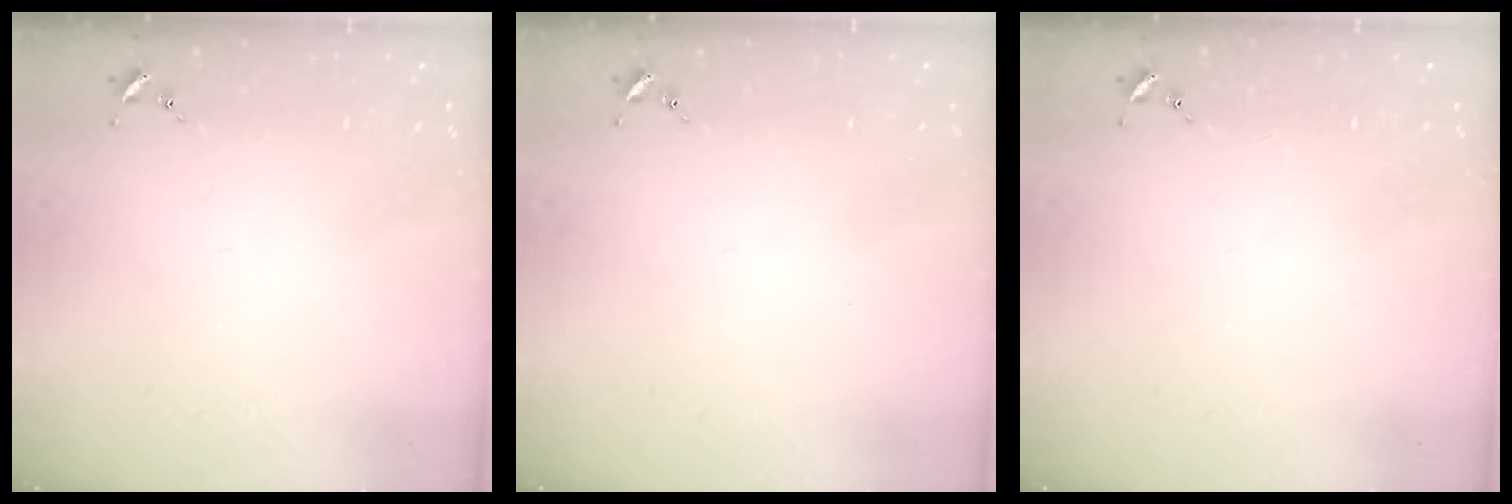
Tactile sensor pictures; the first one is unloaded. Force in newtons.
{"total": 0.0}
{"total": 0.0}